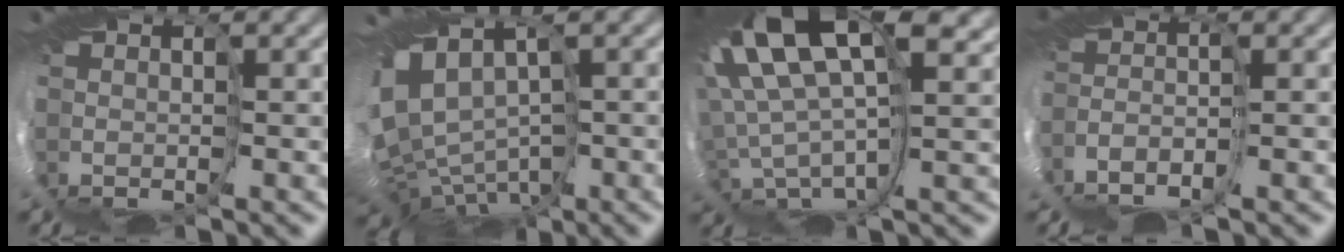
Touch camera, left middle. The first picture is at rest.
{"total": 5.6, "force": [-1.9, 3.0, 4.4], "torque": [-0.118, -0.005, -0.011]}
{"total": 11.2, "force": [5.7, 3.1, 9.1], "torque": [-0.235, 0.012, 0.114]}
{"total": 4.0, "force": [-3.6, -1.6, 0.4], "torque": [-0.052, -0.002, -0.060]}